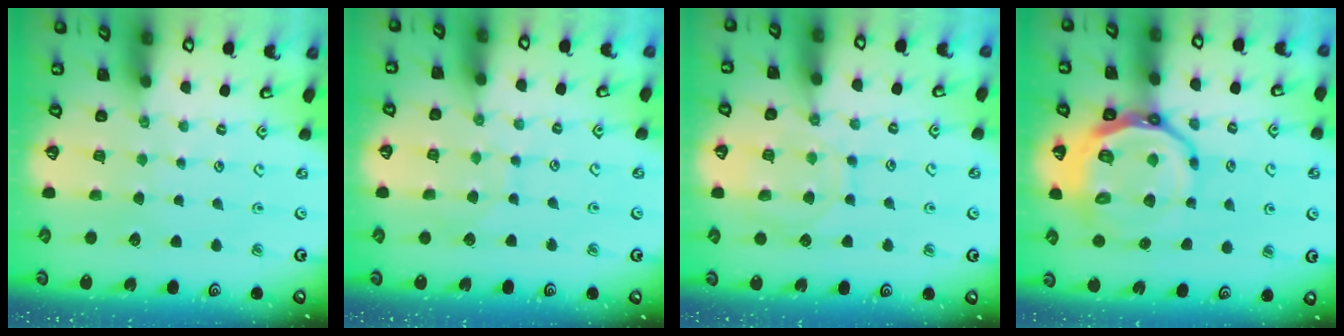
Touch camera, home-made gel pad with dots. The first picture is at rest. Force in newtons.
{"total": 6.3, "press": 6.3, "slide": 0.2}
{"total": 10.6, "press": 10.6, "slide": 1.1}
{"total": 16.4, "press": 15.9, "slide": 3.8}